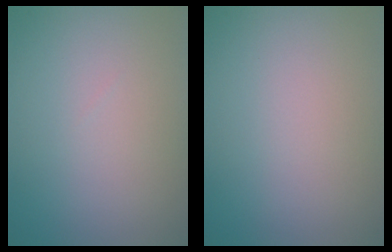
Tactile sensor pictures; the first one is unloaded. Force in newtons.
{"total": 0.0}